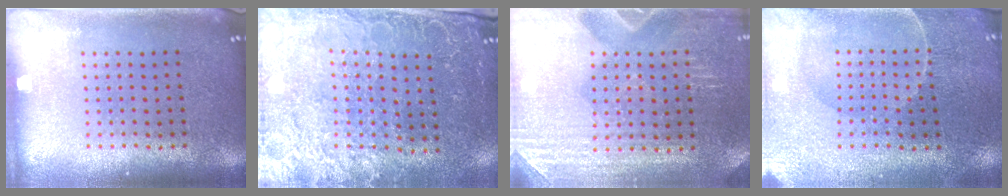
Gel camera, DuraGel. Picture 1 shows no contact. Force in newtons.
{"total": 2.9, "press": 2.8, "slide": 0.8}
{"total": 3.0, "press": 2.9, "slide": 0.2}
{"total": 0.7, "press": 0.6, "slide": 0.4}